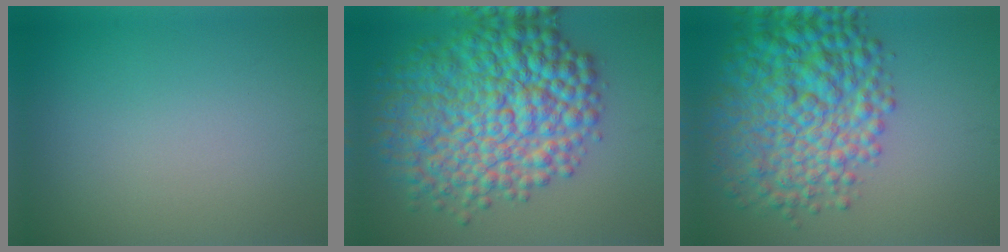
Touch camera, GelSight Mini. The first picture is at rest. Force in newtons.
{"total": 12.1, "press": 12.1, "slide": 0.1}
{"total": 9.4, "press": 9.4, "slide": 0.2}